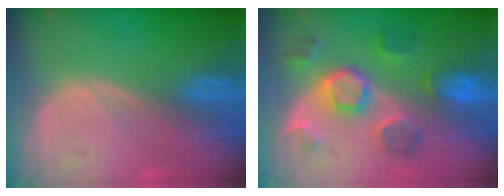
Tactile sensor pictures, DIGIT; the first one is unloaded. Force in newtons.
{"total": 8.4, "press": 8.1, "slide": 2.4}